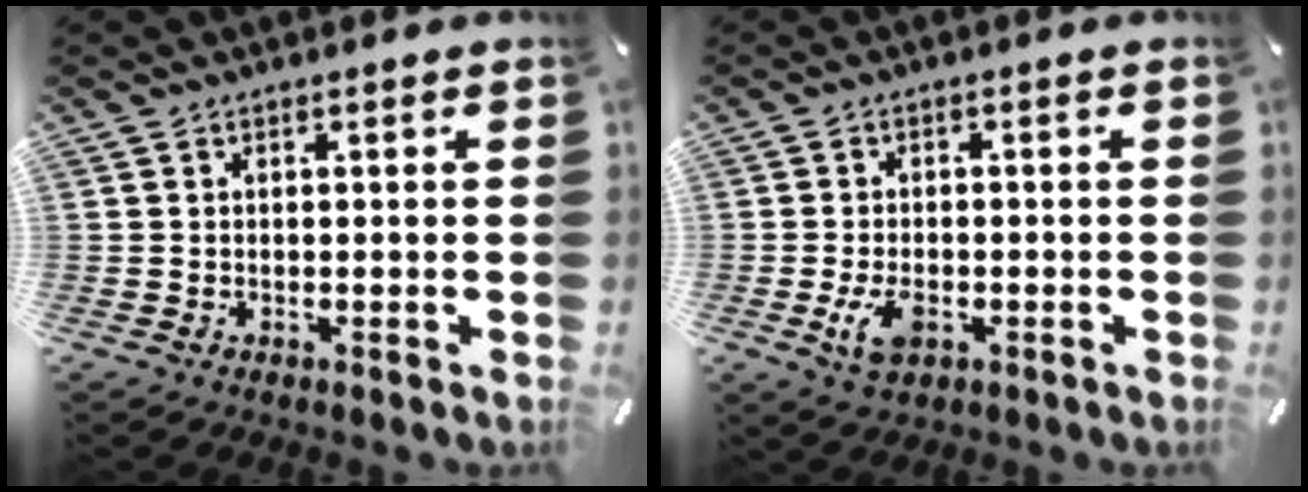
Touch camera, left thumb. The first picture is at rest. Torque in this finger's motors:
{"motor_torque": [0.27, 1.19, 0.06, 0.07, 0.19]}